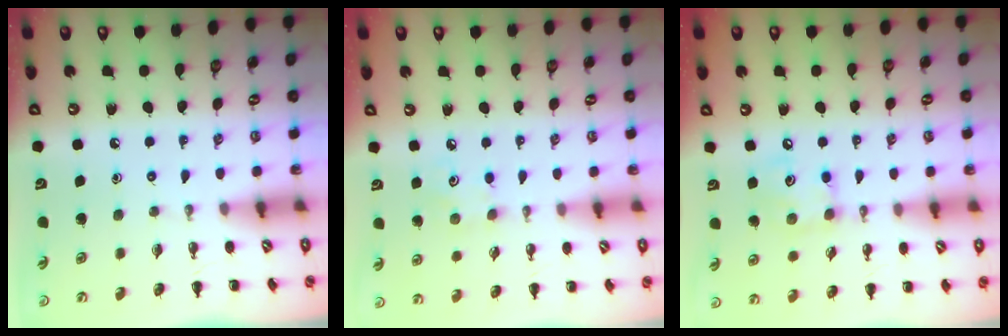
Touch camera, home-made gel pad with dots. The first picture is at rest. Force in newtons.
{"total": 3.6, "press": 3.5, "slide": 1.0}
{"total": 7.0, "press": 7.0, "slide": 0.4}